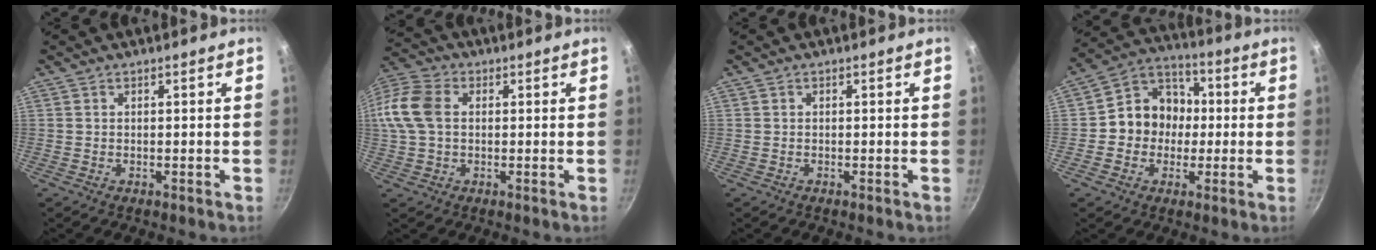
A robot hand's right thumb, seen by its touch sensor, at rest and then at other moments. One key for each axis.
{"total": 14.1, "fx": 1.6, "fy": 10.2, "fz": 9.7, "tx": -0.211, "ty": 0.031, "tz": 0.018}
{"total": 0.0}
{"total": 11.8, "fx": -0.5, "fy": 10.5, "fz": 5.3, "tx": -0.041, "ty": 0.028, "tz": -0.028}